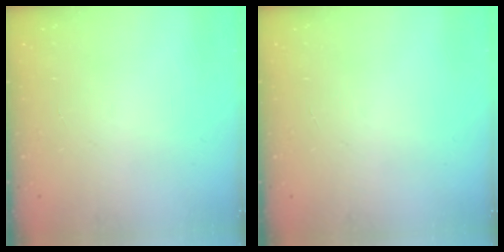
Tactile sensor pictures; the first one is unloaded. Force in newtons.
{"total": 0.0}